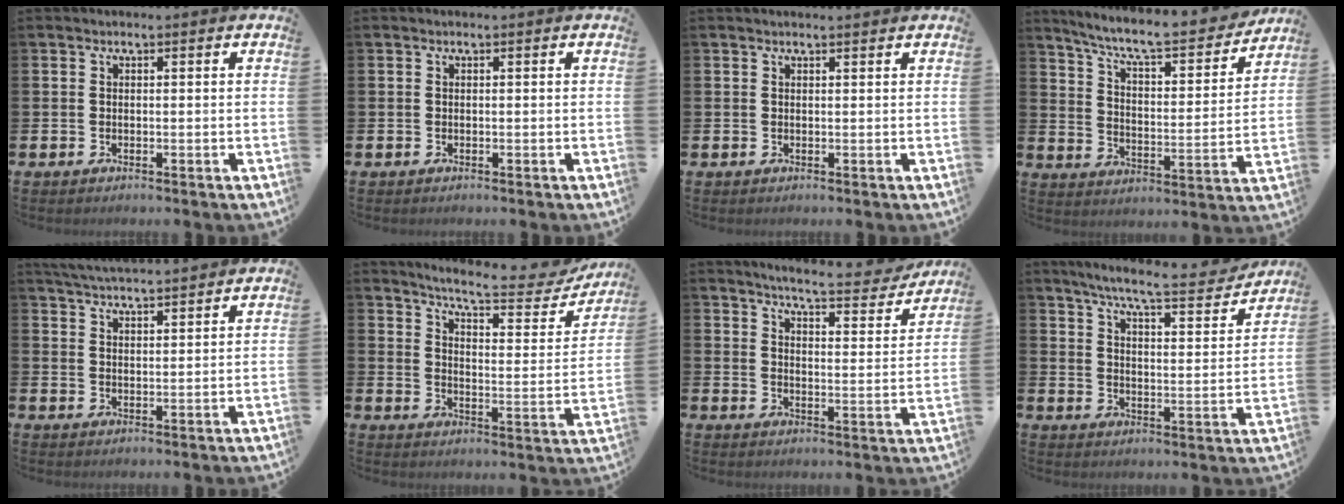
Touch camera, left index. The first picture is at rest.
{"total": 0.0}
{"total": 0.6, "force": [0.6, -0.1, 0.1], "torque": [-0.002, -0.001, 0.011]}
{"total": 8.6, "force": [7.8, 1.2, 3.3], "torque": [-0.091, -0.054, 0.131]}
{"total": 4.5, "force": [4.5, -0.2, 0.4], "torque": [-0.029, -0.022, 0.082]}
{"total": 7.3, "force": [6.7, 0.8, 2.6], "torque": [-0.067, -0.051, 0.110]}
{"total": 5.6, "force": [5.4, 0.2, 1.4], "torque": [-0.036, -0.043, 0.089]}
{"total": 7.5, "force": [6.8, 0.3, 3.1], "torque": [-0.079, -0.045, 0.112]}